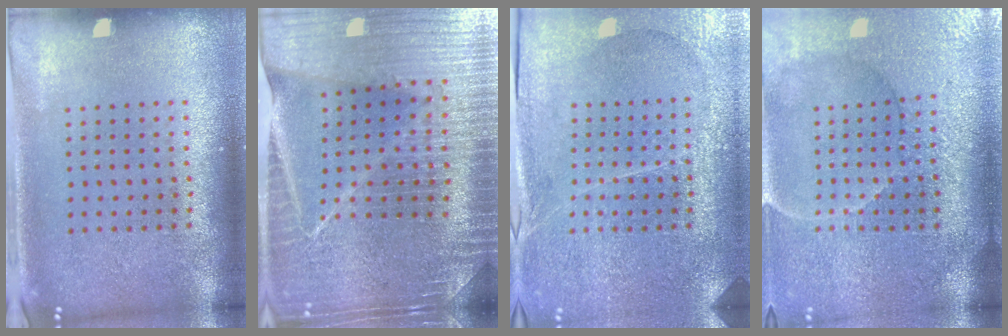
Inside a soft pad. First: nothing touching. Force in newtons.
{"total": 4.9, "press": 4.5, "slide": 1.8}
{"total": 3.8, "press": 3.5, "slide": 1.5}
{"total": 4.1, "press": 3.7, "slide": 1.7}